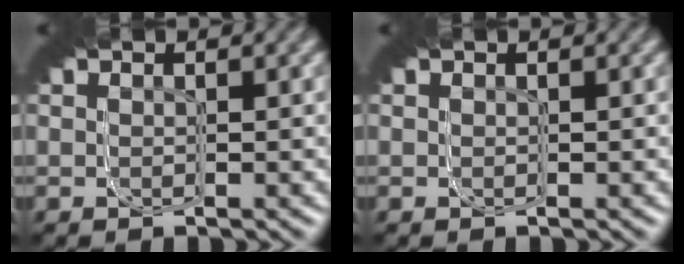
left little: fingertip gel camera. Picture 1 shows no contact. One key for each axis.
{"total": 0.0}